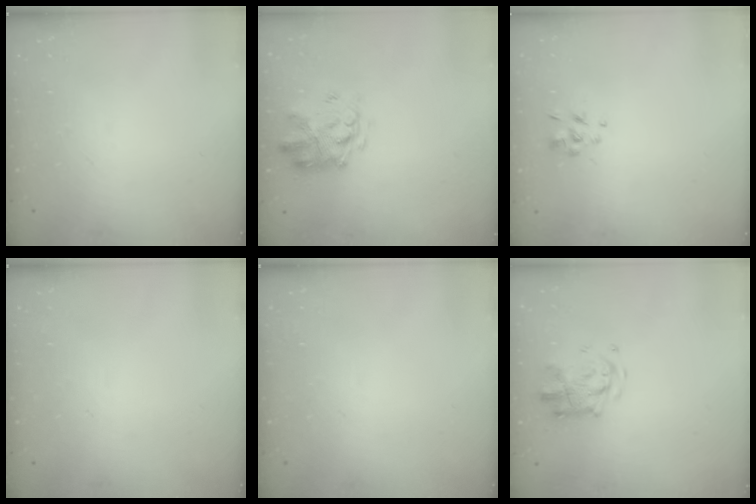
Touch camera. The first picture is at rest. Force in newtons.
{"total": 3.7, "press": 3.4, "slide": 1.3}
{"total": 1.6, "press": 1.5, "slide": 0.6}
{"total": 0.0}
{"total": 0.0}
{"total": 3.8, "press": 3.8, "slide": 0.5}